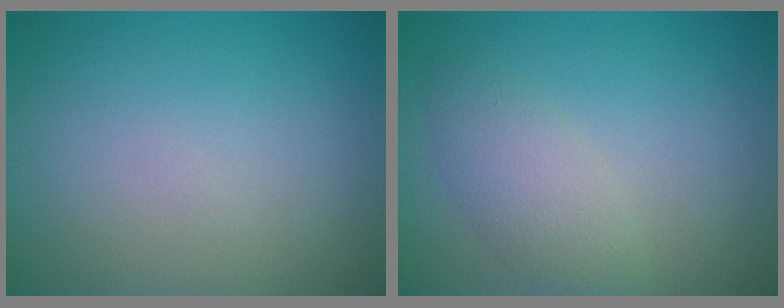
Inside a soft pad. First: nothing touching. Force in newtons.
{"total": 2.9, "press": 2.9, "slide": 0.1}